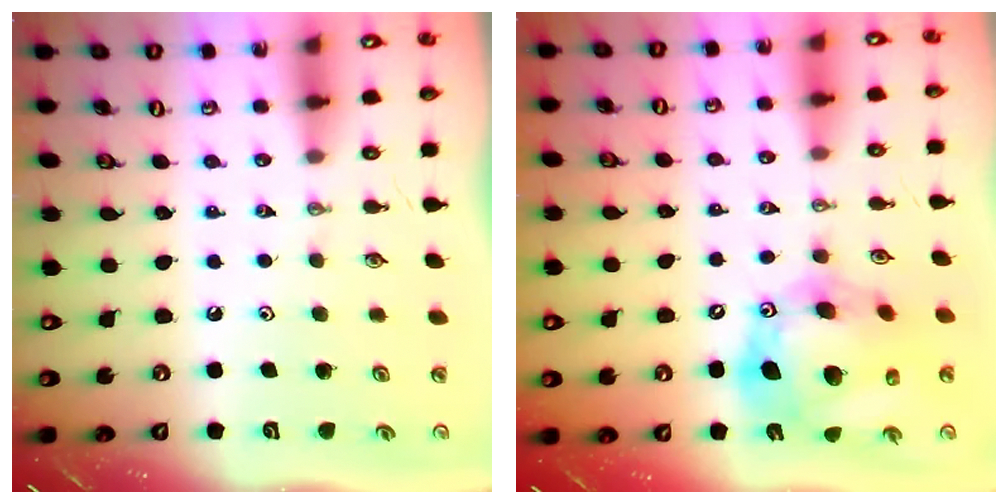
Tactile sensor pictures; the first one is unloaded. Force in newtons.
{"total": 19.4, "press": 19.2, "slide": 2.9}